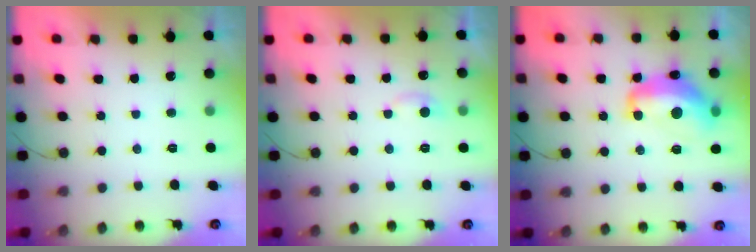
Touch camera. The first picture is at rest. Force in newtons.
{"total": 4.7, "press": 4.7, "slide": 0.6}
{"total": 14.4, "press": 14.3, "slide": 1.1}